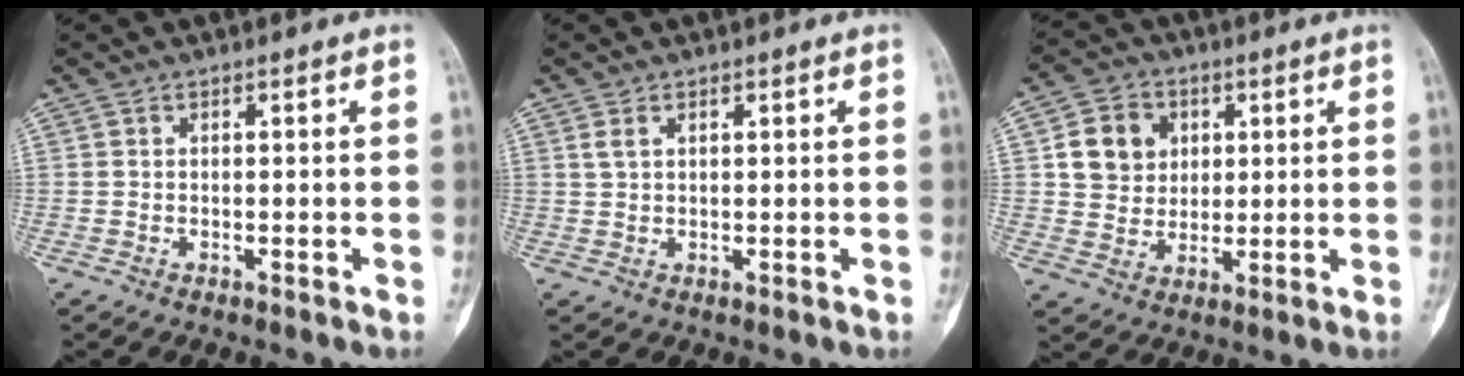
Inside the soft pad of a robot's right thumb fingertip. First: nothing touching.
{"total": 1.8, "force": [0.9, 0.9, 1.2], "torque": [-0.025, 0.005, 0.023]}
{"total": 9.4, "force": [2.4, 8.0, 4.2], "torque": [-0.041, -0.005, 0.043]}